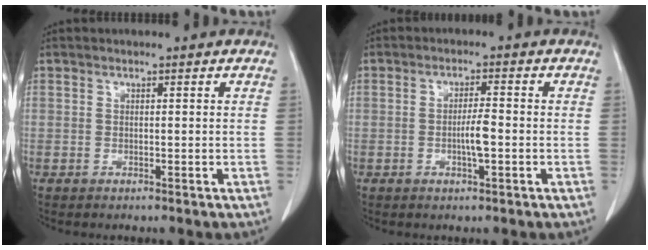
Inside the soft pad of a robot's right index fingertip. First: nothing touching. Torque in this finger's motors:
{"motor_torque": [0.65, 0.16, 0.32, 0.04]}